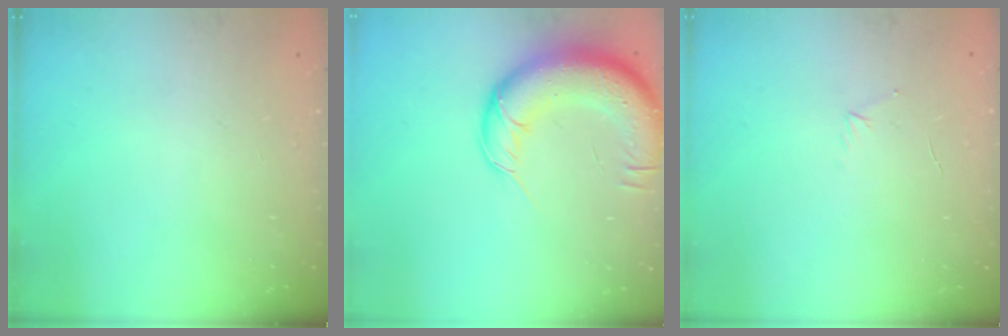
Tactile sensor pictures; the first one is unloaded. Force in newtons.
{"total": 16.3, "press": 15.9, "slide": 3.8}
{"total": 3.2, "press": 3.1, "slide": 0.8}